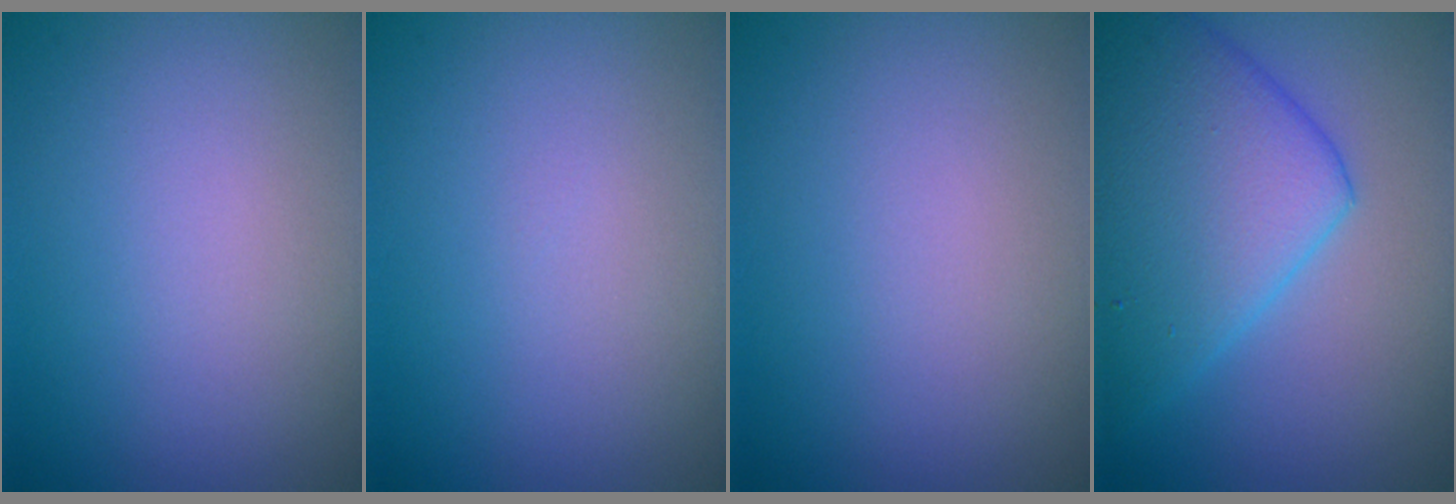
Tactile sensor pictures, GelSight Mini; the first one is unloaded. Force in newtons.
{"total": 0.0}
{"total": 0.0}
{"total": 8.2, "press": 8.2, "slide": 0.3}